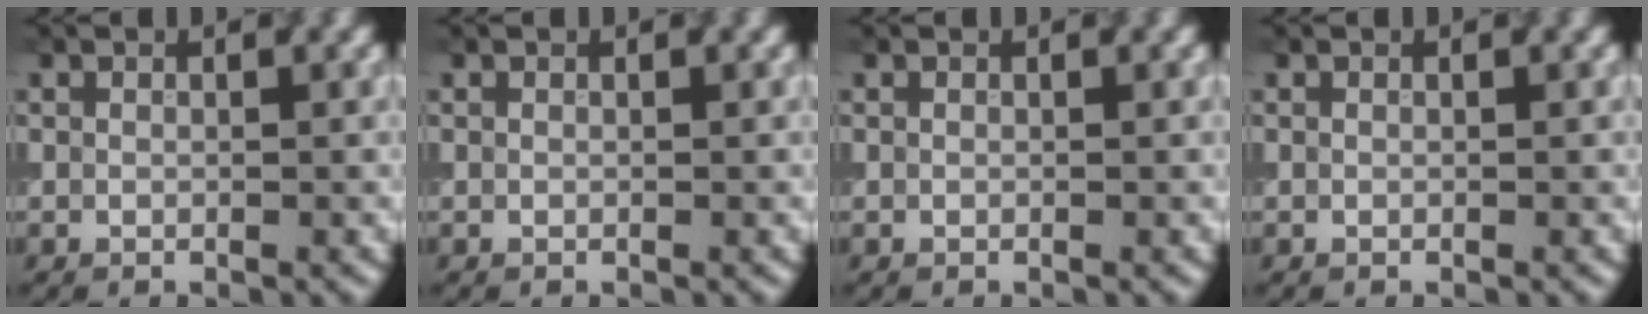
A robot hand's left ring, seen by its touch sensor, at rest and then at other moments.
{"total": 0.0}
{"total": 0.0}
{"total": 0.0}